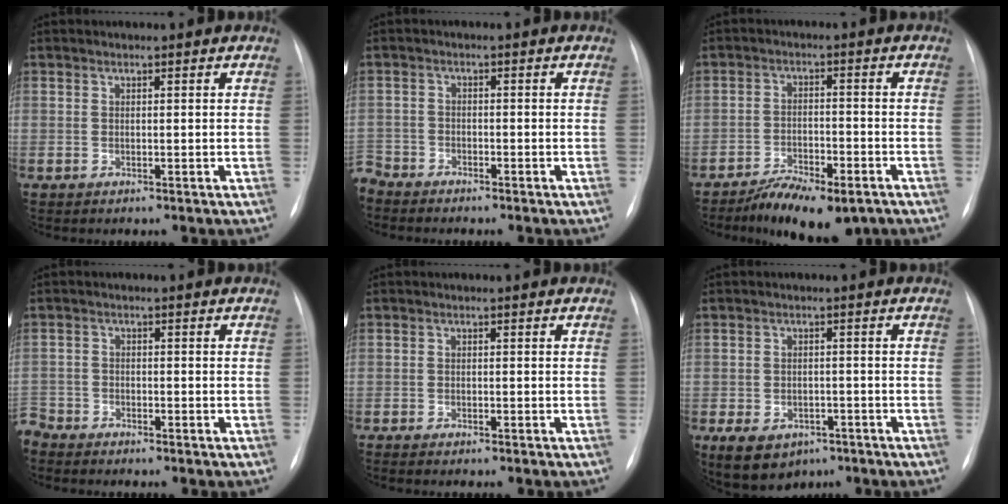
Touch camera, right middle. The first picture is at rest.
{"total": 4.5, "force": [-4.3, 1.4, 0.5], "torque": [-0.005, -0.009, -0.083]}
{"total": 10.1, "force": [-7.4, 3.5, 5.9], "torque": [-0.087, -0.005, -0.116]}
{"total": 4.4, "force": [-4.2, 1.4, 0.4], "torque": [-0.004, -0.008, -0.081]}
{"total": 3.7, "force": [-3.1, 0.5, 1.9], "torque": [-0.026, -0.006, -0.033]}
{"total": 8.6, "force": [-4.8, 5.8, 4.0], "torque": [-0.076, 0.006, -0.063]}